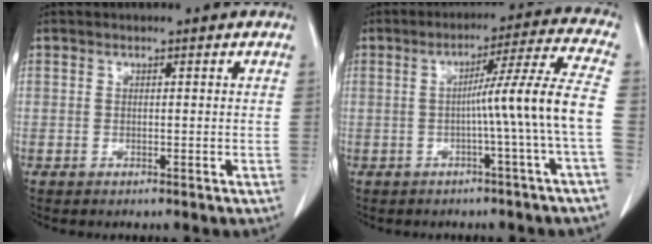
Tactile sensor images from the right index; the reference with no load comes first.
{"total": 10.1, "force": [-1.7, -2.6, 9.6], "torque": [-0.137, 0.015, -0.022]}